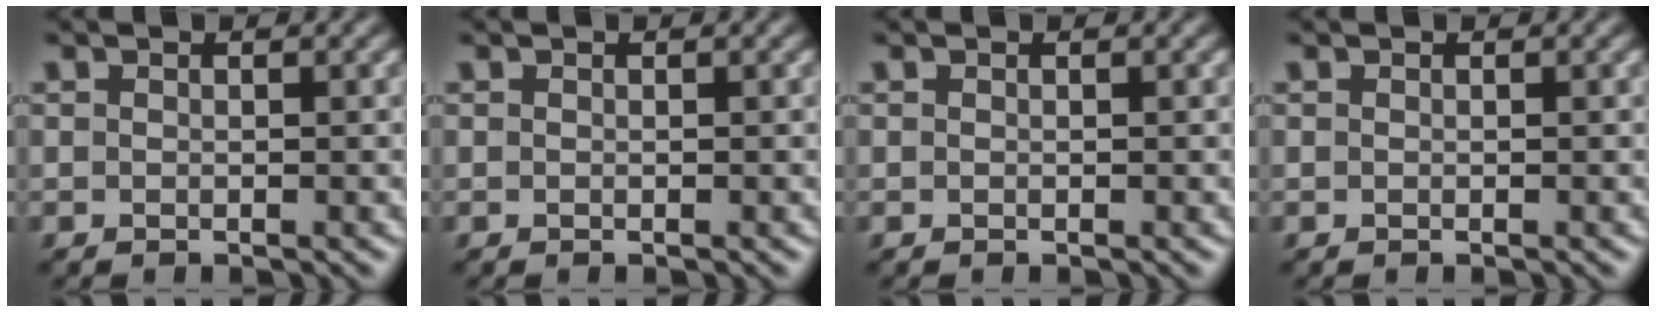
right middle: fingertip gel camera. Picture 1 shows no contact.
{"total": 0.0}
{"total": 0.0}
{"total": 0.0}